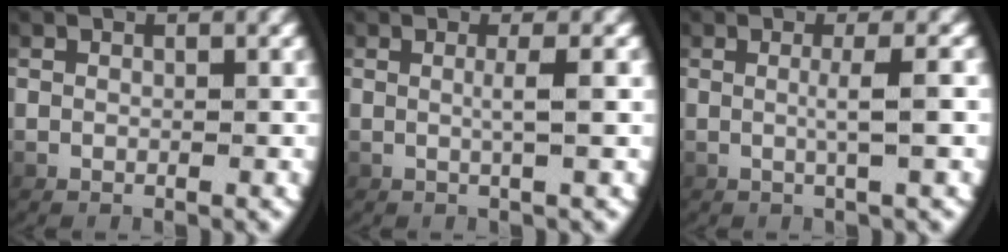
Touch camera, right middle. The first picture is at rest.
{"total": 1.6, "force": [0.3, -0.6, 1.5], "torque": [-0.029, 0.000, 0.008]}
{"total": 2.0, "force": [0.2, -0.6, 1.8], "torque": [-0.037, 0.001, 0.006]}